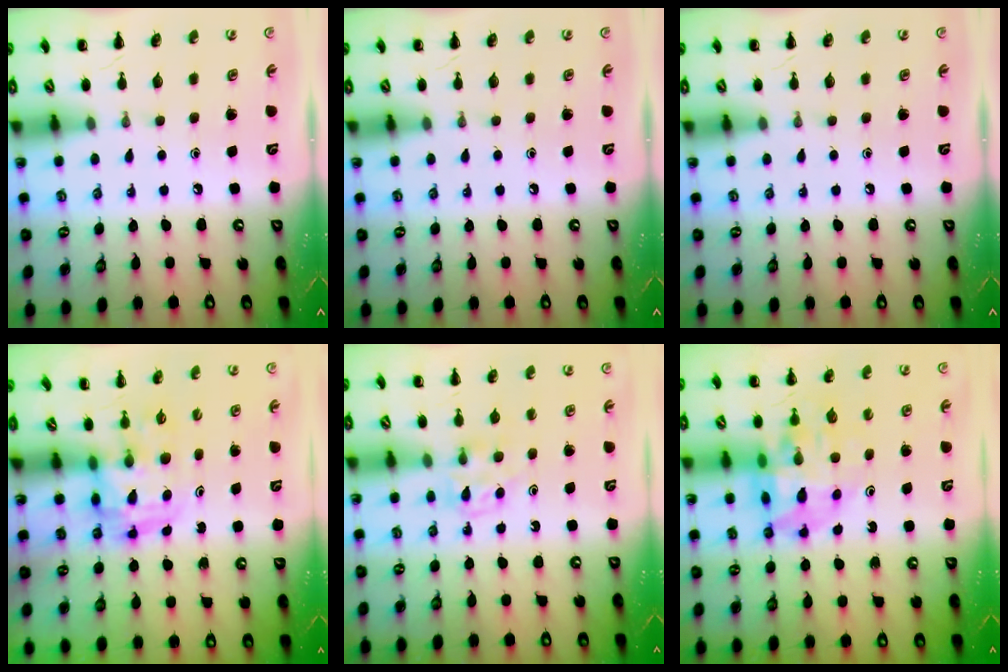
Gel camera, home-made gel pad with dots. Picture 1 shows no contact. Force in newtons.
{"total": 0.0}
{"total": 0.0}
{"total": 3.5, "press": 3.5, "slide": 0.6}
{"total": 3.5, "press": 3.2, "slide": 1.3}
{"total": 11.9, "press": 11.4, "slide": 3.3}